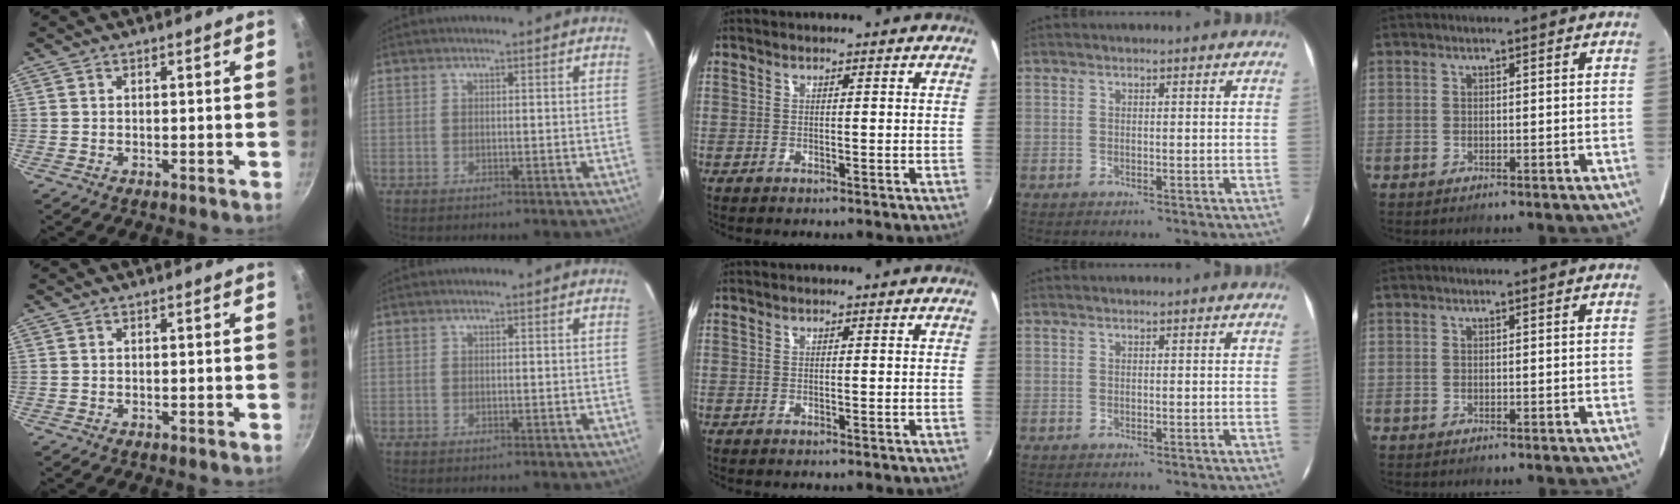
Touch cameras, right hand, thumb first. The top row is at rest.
{}